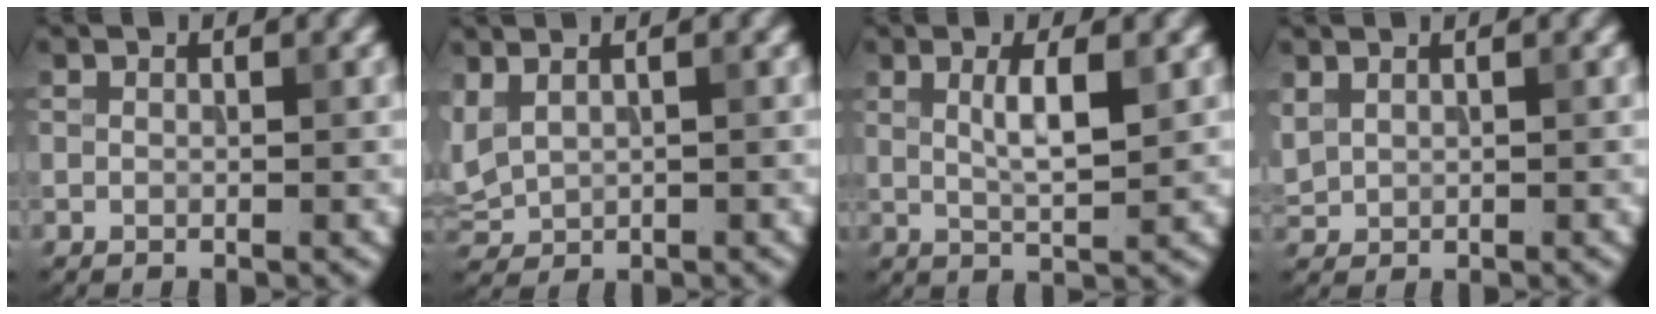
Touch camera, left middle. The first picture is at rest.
{"total": 1.9, "force": [0.8, 1.1, 1.4], "torque": [-0.042, 0.006, 0.024]}
{"total": 3.4, "force": [1.0, 0.7, 3.1], "torque": [-0.053, 0.002, 0.018]}
{"total": 1.3, "force": [0.9, 0.8, 0.4], "torque": [-0.011, 0.005, 0.024]}